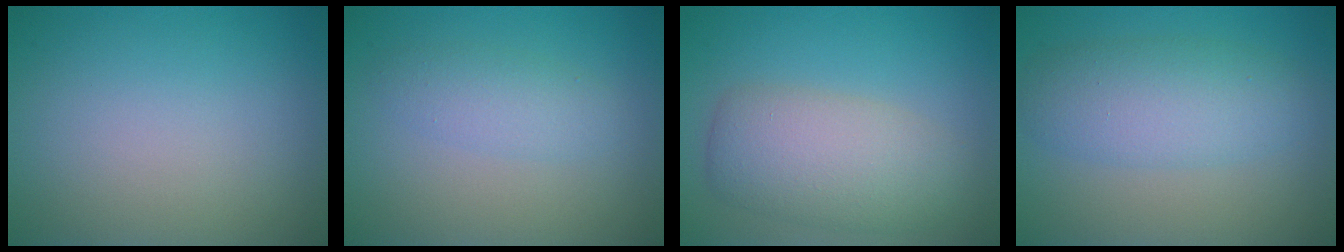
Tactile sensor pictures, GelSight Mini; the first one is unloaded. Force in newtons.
{"total": 2.2, "press": 2.2, "slide": 0.1}
{"total": 5.7, "press": 5.7, "slide": 0.2}
{"total": 4.9, "press": 4.9, "slide": 0.2}